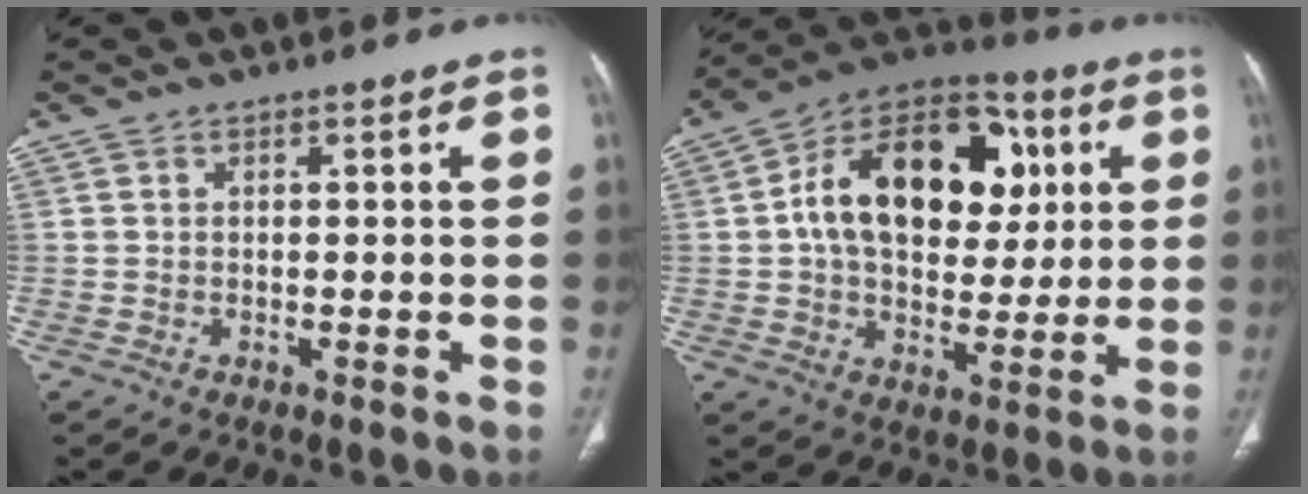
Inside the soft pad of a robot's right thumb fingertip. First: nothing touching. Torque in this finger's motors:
{"motor_torque": [2.07, 2.94, 1.59, -0.32, 0.17]}